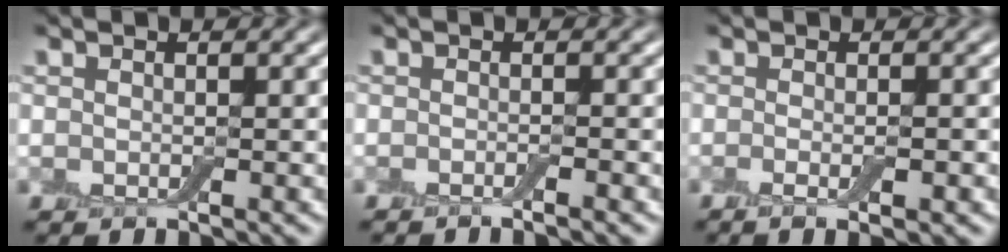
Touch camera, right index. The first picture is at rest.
{"total": 1.2, "force": [-0.8, 0.1, 0.9], "torque": [-0.011, -0.002, -0.017]}
{"total": 2.6, "force": [-0.6, 0.9, 2.4], "torque": [-0.025, -0.003, -0.008]}